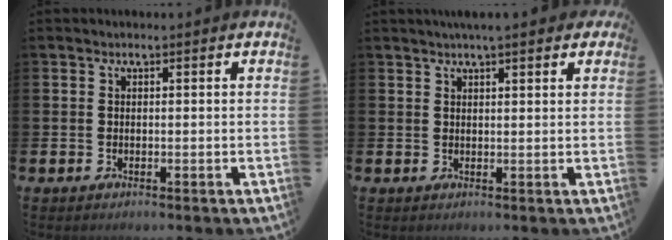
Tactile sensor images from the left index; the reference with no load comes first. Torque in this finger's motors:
{"motor_torque": [1.02, -1.12, 1.05, 0.21]}